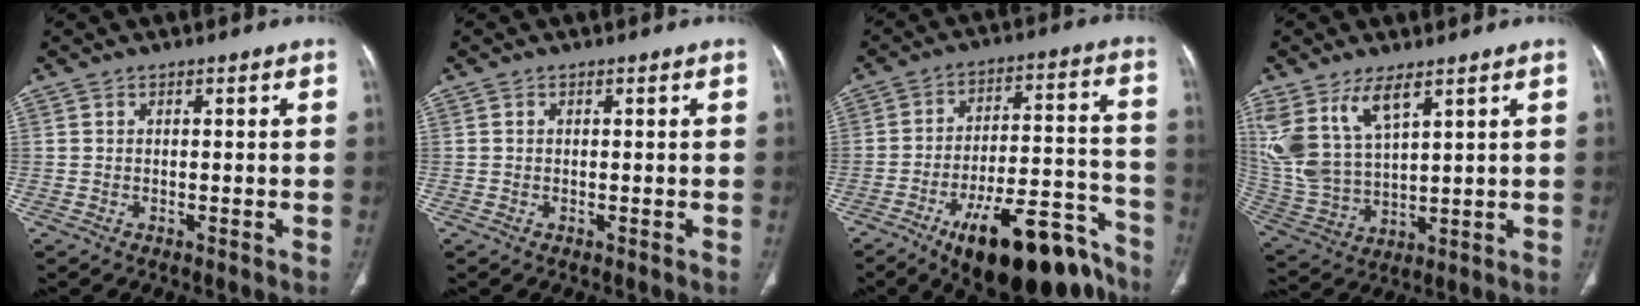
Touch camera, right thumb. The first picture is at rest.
{"total": 0.0}
{"total": 22.9, "force": [-15.6, 8.0, 14.8], "torque": [-0.140, 0.102, -0.234]}
{"total": 13.2, "force": [7.2, 6.0, 9.3], "torque": [-0.194, -0.024, 0.162]}